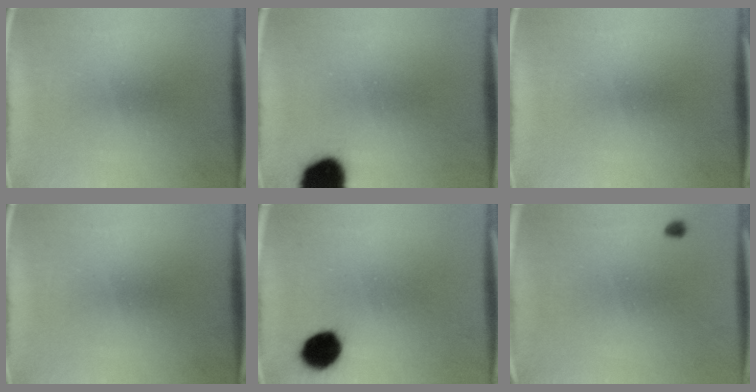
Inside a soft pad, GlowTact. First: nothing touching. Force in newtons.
{"total": 11.7}
{"total": 0.0}
{"total": 0.0}
{"total": 8.0}
{"total": 0.9}